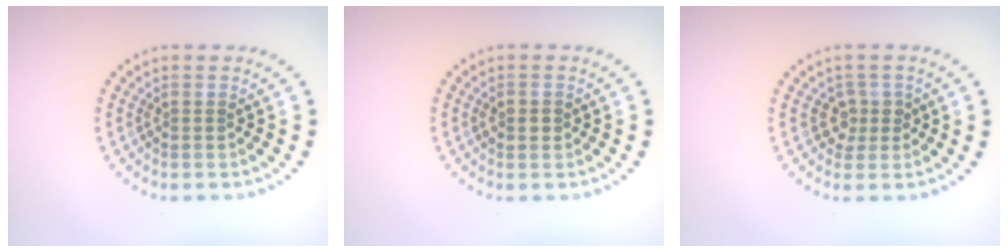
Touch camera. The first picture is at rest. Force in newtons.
{"total": 1.6, "press": 1.6, "slide": 0.1}
{"total": 1.6, "press": 1.4, "slide": 0.9}